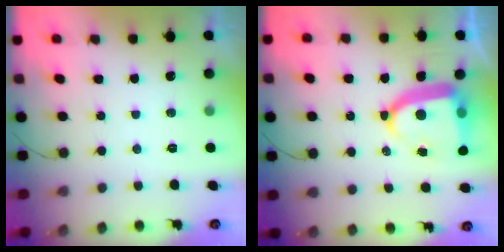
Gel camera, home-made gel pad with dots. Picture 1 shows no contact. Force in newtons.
{"total": 13.2, "press": 13.1, "slide": 1.7}